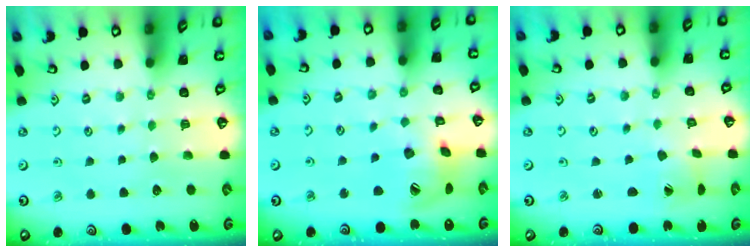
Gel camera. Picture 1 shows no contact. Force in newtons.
{"total": 16.0, "press": 15.8, "slide": 2.3}
{"total": 1.9, "press": 1.8, "slide": 0.2}